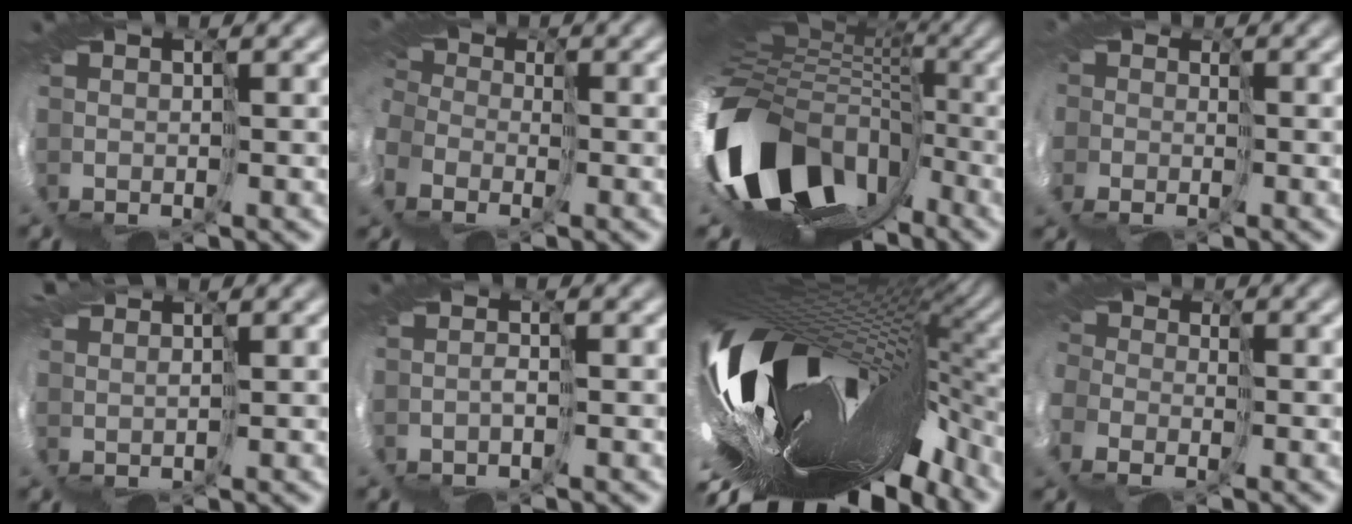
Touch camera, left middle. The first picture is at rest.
{"total": 11.9, "force": [-5.8, 8.8, 5.7], "torque": [-0.146, -0.039, -0.093]}
{"total": 15.9, "force": [-6.2, 11.1, 9.5], "torque": [-0.218, -0.041, -0.109]}
{"total": 12.2, "force": [-4.3, 10.0, 5.6], "torque": [-0.135, -0.028, -0.085]}
{"total": 2.2, "force": [1.9, -1.0, -0.3], "torque": [-0.001, 0.005, 0.020]}
{"total": 0.5, "force": [-0.1, -0.5, 0.1], "torque": [-0.007, -0.003, -0.011]}
{"total": 15.1, "force": [-4.8, 7.0, 12.5], "torque": [-0.218, -0.039, -0.073]}
{"total": 9.5, "force": [-4.5, 7.3, 4.2], "torque": [-0.104, -0.023, -0.083]}